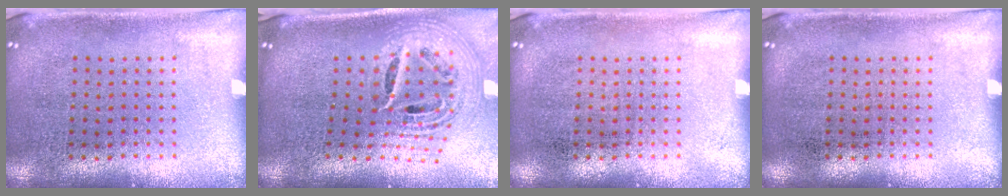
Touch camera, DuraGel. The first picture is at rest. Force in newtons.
{"total": 2.7, "press": 1.8, "slide": 1.9}
{"total": 0.0}
{"total": 0.0}